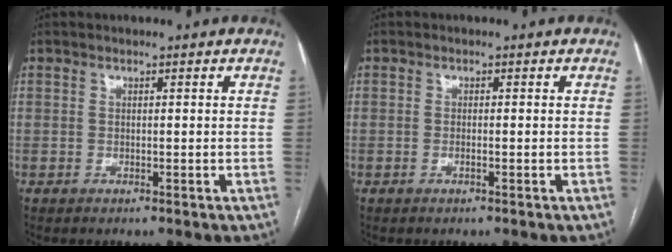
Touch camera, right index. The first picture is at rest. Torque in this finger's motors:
{"motor_torque": [0.05, 0.15, -0.03, -0.01]}